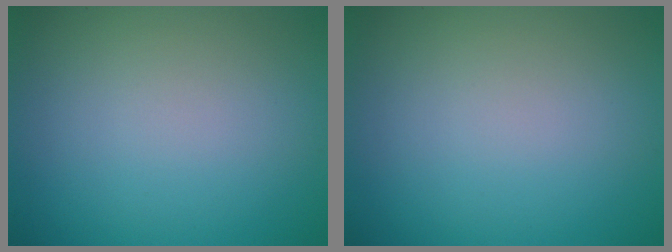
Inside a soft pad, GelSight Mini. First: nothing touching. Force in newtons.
{"total": 0.0}